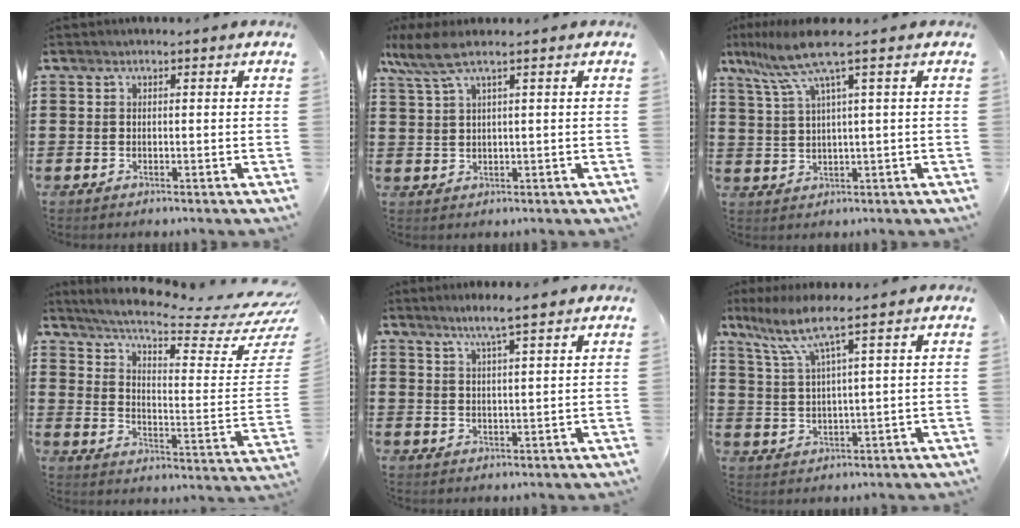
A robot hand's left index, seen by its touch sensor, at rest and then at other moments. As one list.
[{"total": 4.5, "force": [2.4, 0.5, 3.8], "torque": [-0.095, -0.003, 0.037]}, {"total": 7.8, "force": [3.9, 0.2, 6.8], "torque": [-0.156, -0.016, 0.064]}, {"total": 6.7, "force": [5.5, 0.2, 3.9], "torque": [-0.091, -0.053, 0.091]}, {"total": 4.4, "force": [3.3, -0.2, 2.8], "torque": [-0.063, -0.002, 0.058]}, {"total": 6.8, "force": [4.0, 0.2, 5.4], "torque": [-0.127, -0.013, 0.065]}]